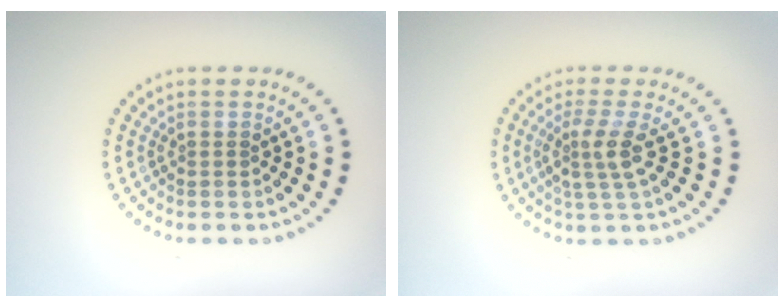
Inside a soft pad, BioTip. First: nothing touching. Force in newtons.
{"total": 2.7, "press": 2.1, "slide": 1.7}